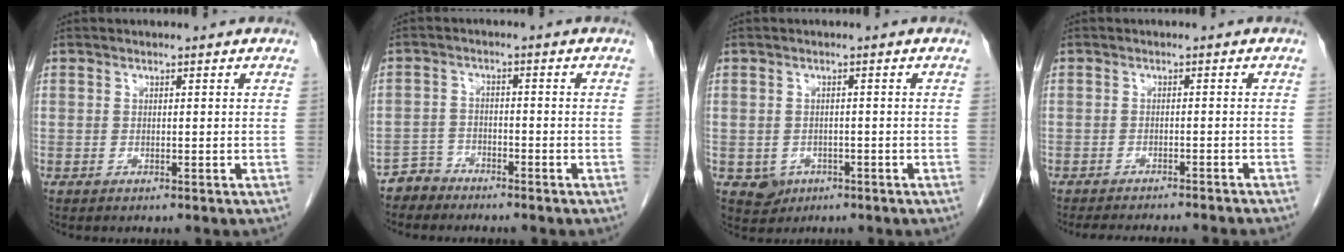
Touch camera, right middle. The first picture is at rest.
{"total": 3.2, "force": [-2.8, 1.3, -0.7], "torque": [0.011, 0.001, -0.056]}
{"total": 3.1, "force": [-1.2, 2.7, 0.7], "torque": [-0.008, 0.005, -0.012]}
{"total": 11.4, "force": [-10.4, 0.6, 4.5], "torque": [-0.048, -0.012, -0.129]}